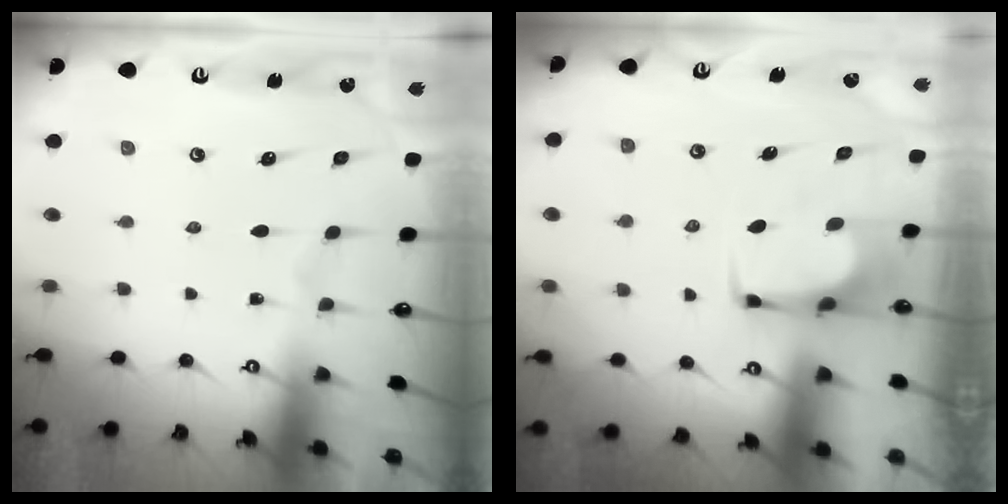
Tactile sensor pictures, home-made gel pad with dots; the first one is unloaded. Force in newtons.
{"total": 0.6, "press": 0.5, "slide": 0.3}